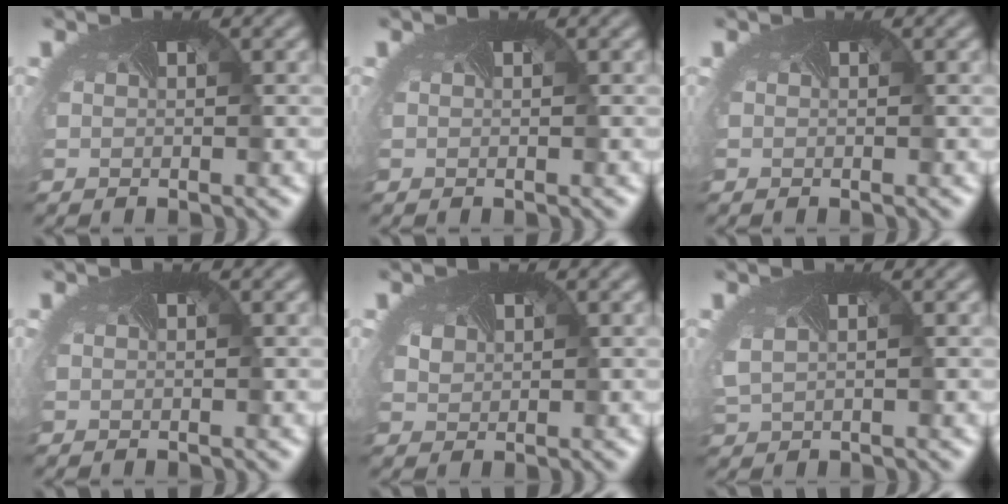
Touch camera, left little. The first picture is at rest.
{"total": 0.0}
{"total": 0.0}
{"total": 0.0}
{"total": 1.2, "force": [0.5, 1.0, 0.2], "torque": [-0.012, 0.002, 0.011]}
{"total": 0.9, "force": [0.3, 0.6, 0.6], "torque": [-0.031, -0.005, 0.018]}